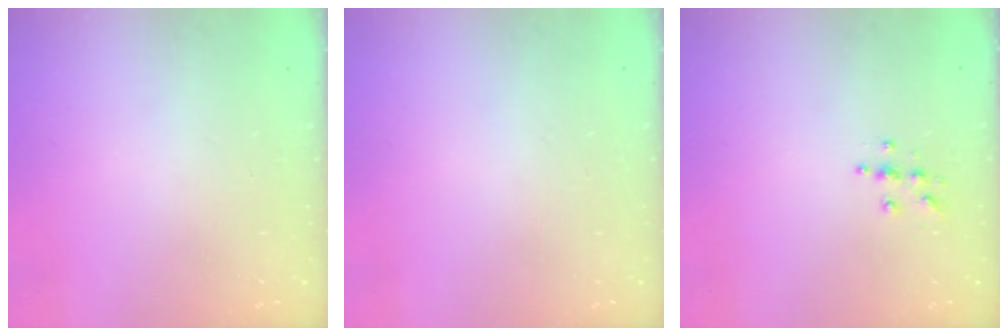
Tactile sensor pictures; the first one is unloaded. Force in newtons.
{"total": 0.0}
{"total": 4.9, "press": 4.9, "slide": 0.2}